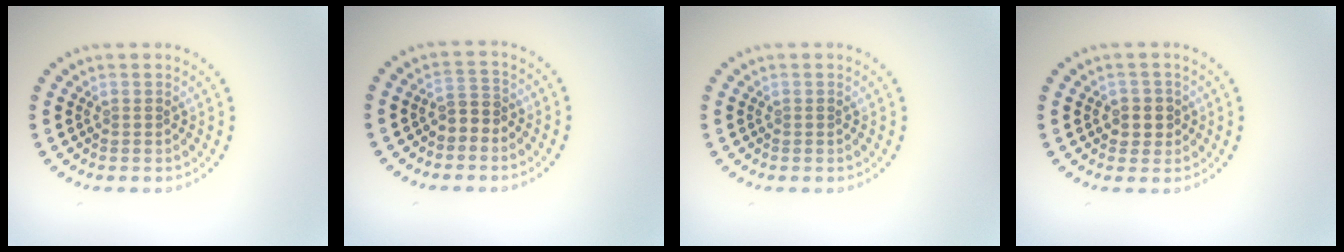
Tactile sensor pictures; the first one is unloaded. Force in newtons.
{"total": 1.8, "press": 1.5, "slide": 0.9}
{"total": 0.0}
{"total": 2.1, "press": 1.9, "slide": 0.9}